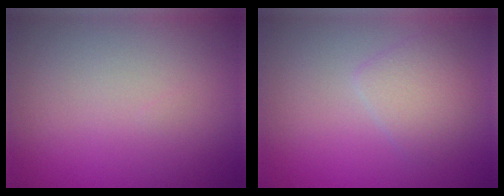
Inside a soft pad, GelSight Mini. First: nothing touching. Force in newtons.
{"total": 2.4, "press": 2.4, "slide": 0.1}